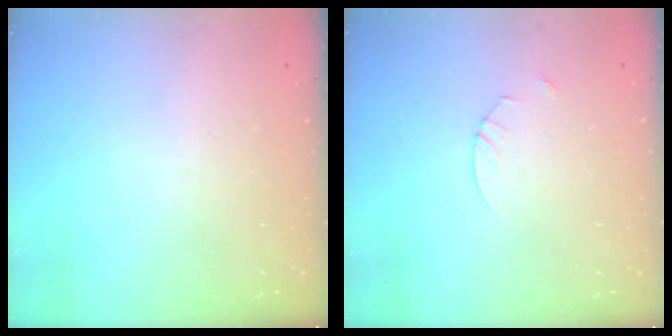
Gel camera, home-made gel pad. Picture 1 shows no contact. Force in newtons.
{"total": 2.5, "press": 2.5, "slide": 0.3}